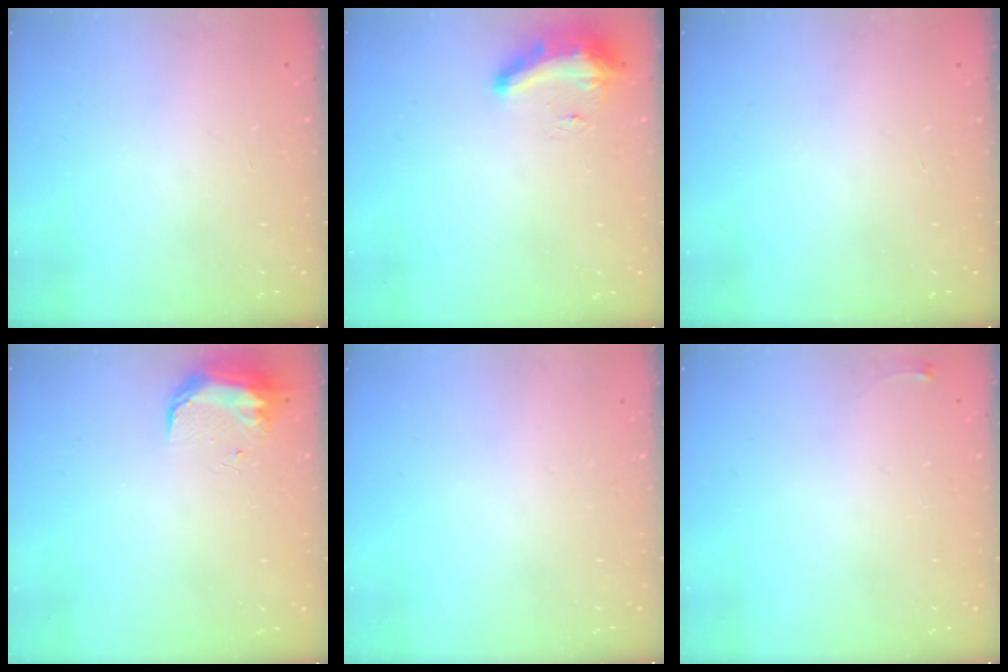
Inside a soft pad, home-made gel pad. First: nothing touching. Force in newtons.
{"total": 8.8, "press": 8.7, "slide": 0.8}
{"total": 0.0}
{"total": 8.7, "press": 8.7, "slide": 0.6}
{"total": 0.0}
{"total": 2.6, "press": 2.6, "slide": 0.6}